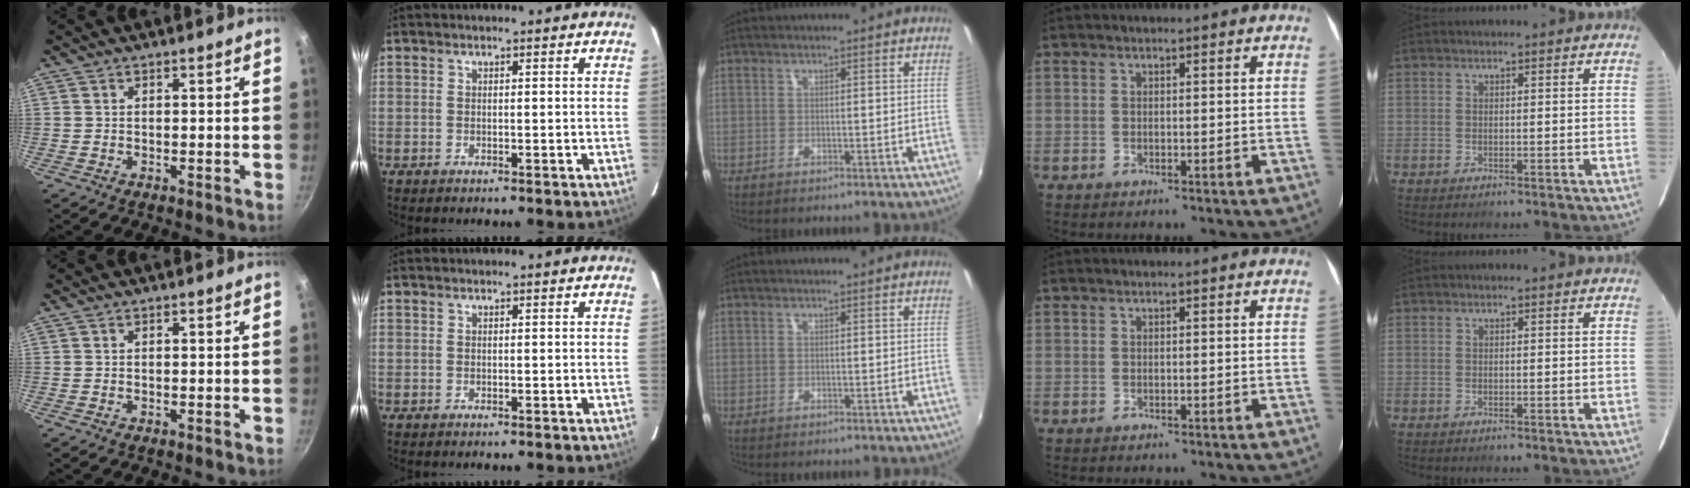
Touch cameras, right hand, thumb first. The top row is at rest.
{}